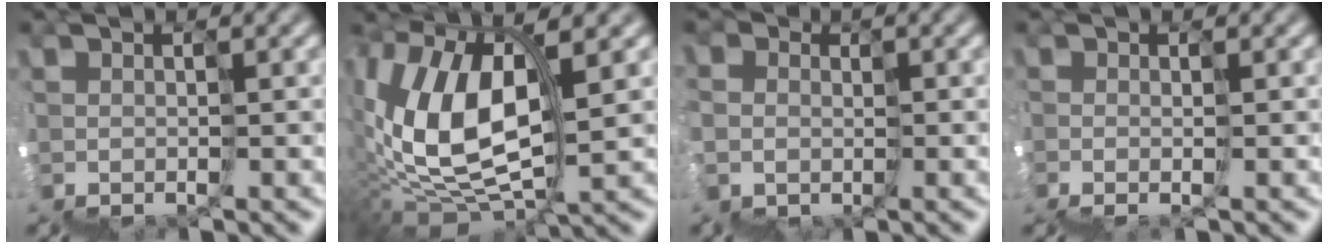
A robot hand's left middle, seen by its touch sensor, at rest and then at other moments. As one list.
[{"total": 6.2, "force": [2.2, 3.2, 4.9], "torque": [-0.124, 0.019, 0.034]}, {"total": 2.5, "force": [-0.6, 2.3, -0.8], "torque": [0.005, -0.007, -0.012]}, {"total": 2.4, "force": [-0.6, 0.9, 2.1], "torque": [-0.007, -0.006, -0.009]}]